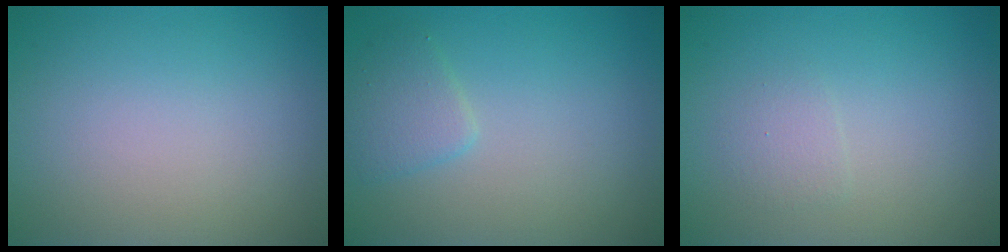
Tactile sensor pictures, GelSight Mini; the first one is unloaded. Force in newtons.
{"total": 2.0, "press": 2.0, "slide": 0.1}
{"total": 1.1, "press": 1.1, "slide": 0.1}